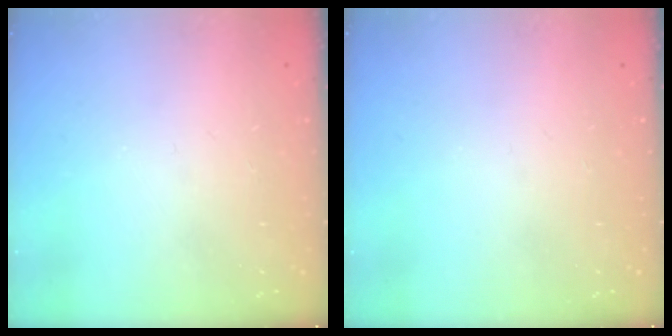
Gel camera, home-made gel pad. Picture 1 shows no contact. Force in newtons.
{"total": 0.0}